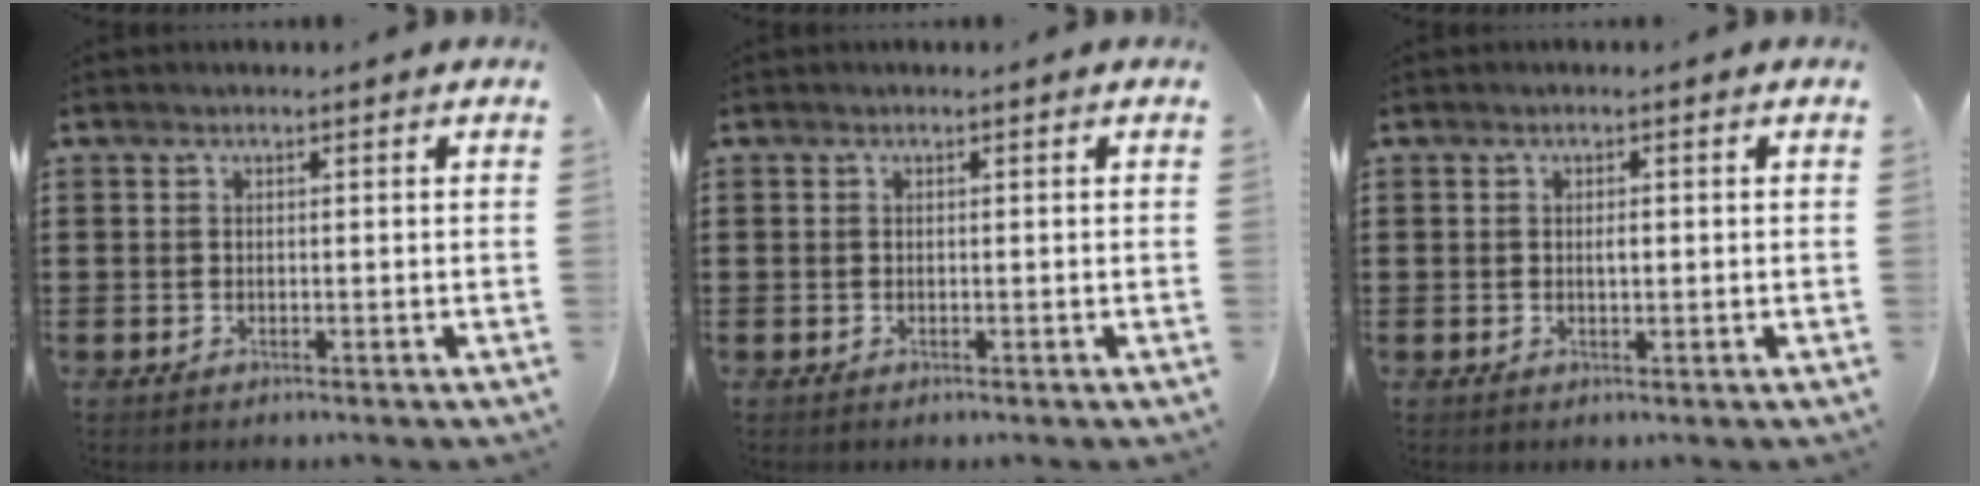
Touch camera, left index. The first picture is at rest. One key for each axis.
{"total": 0.0}
{"total": 1.1, "fx": 0.1, "fy": 0.4, "fz": 1.0, "tx": -0.020, "ty": 0.001, "tz": 0.000}